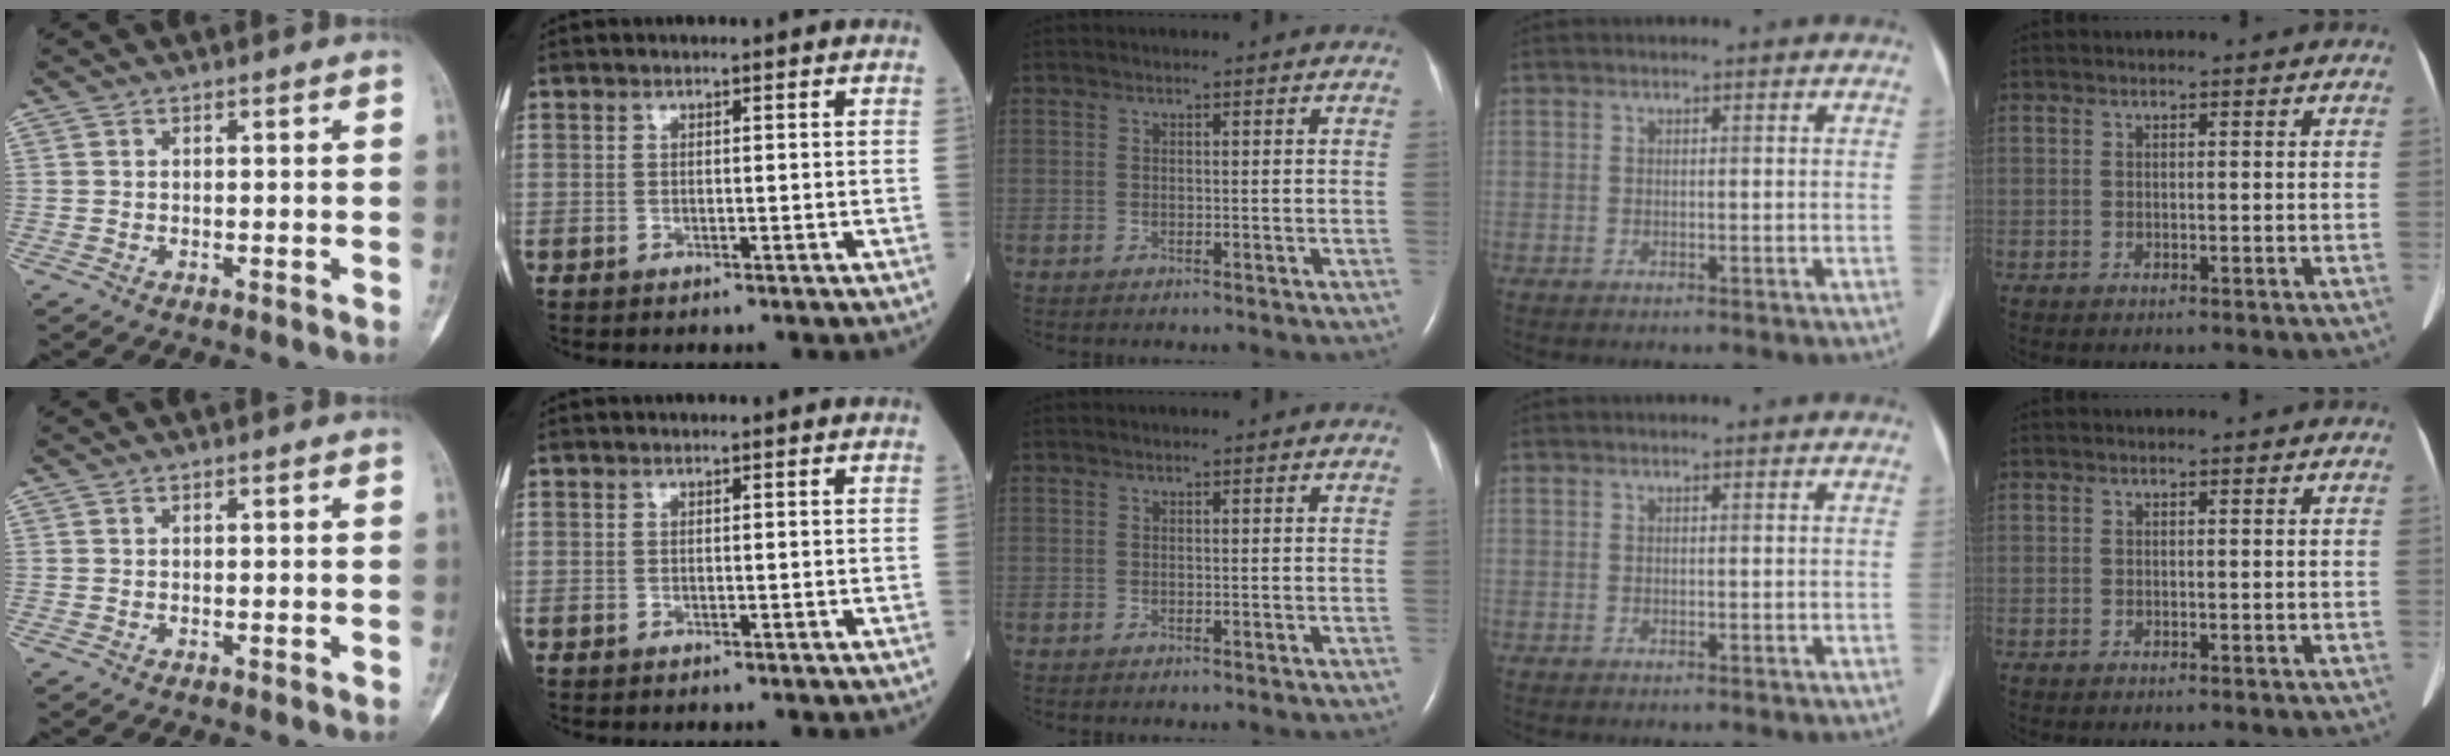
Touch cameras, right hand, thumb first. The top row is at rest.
{}